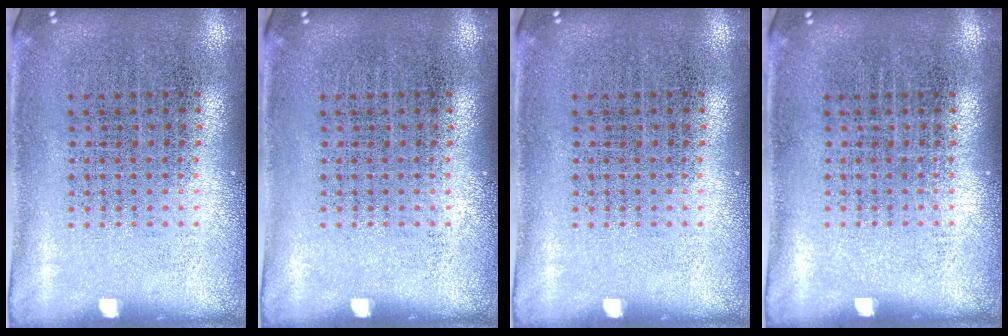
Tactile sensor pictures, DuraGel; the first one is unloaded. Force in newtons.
{"total": 0.0}
{"total": 0.0}
{"total": 0.0}